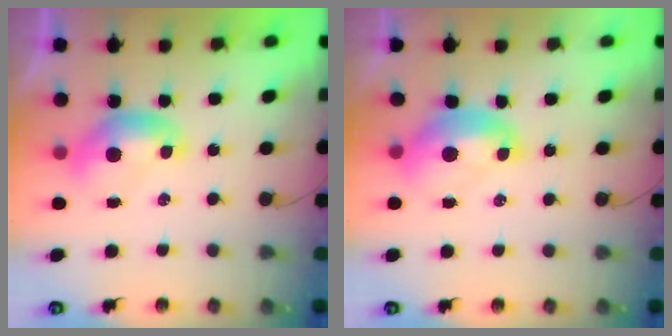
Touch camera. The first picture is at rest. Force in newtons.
{"total": 2.7, "press": 2.6, "slide": 0.8}